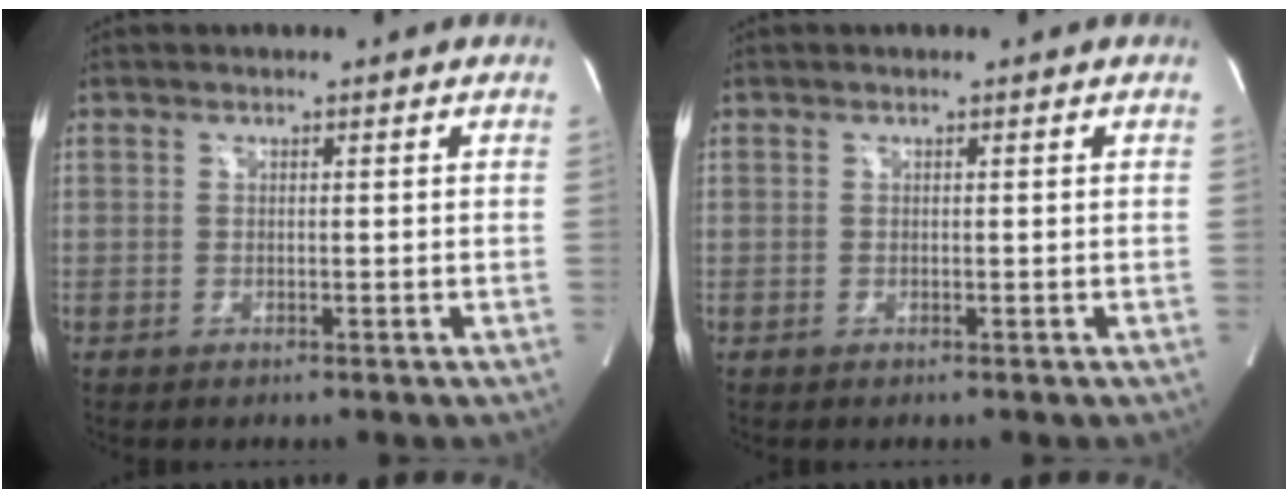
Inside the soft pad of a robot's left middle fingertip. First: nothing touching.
{"total": 0.0}